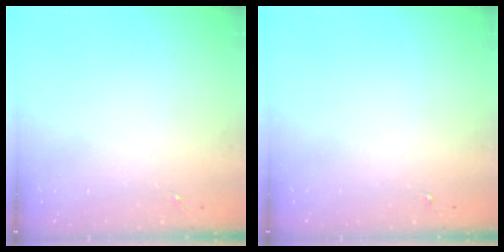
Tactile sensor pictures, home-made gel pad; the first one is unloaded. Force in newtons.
{"total": 0.0}